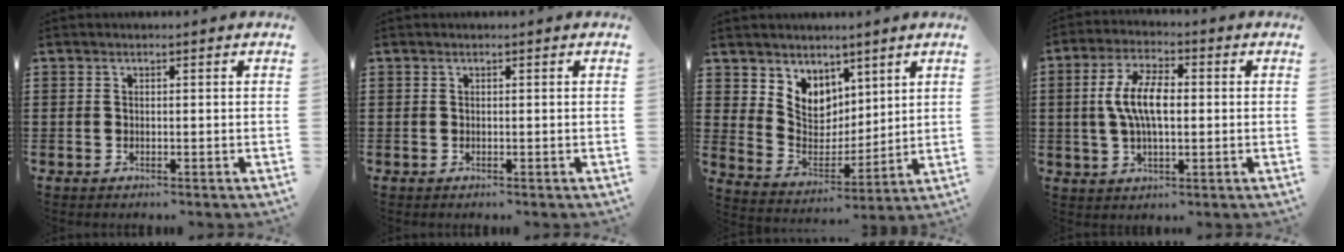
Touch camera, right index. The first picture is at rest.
{"total": 0.0}
{"total": 6.3, "force": [4.3, 4.6, -0.1], "torque": [-0.040, -0.032, 0.084]}
{"total": 8.2, "force": [0.2, 3.4, 7.4], "torque": [-0.166, 0.003, -0.004]}